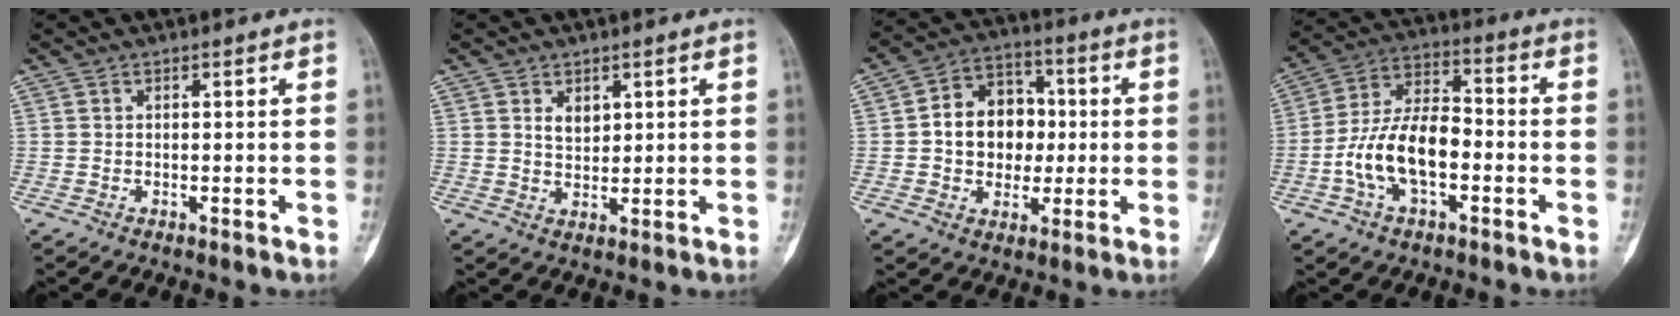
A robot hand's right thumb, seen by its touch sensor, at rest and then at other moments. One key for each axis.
{"total": 3.2, "fx": 1.4, "fy": 2.2, "fz": 1.9, "tx": -0.016, "ty": -0.012, "tz": 0.028}
{"total": 12.4, "fx": 0.2, "fy": 9.9, "fz": 7.6, "tx": -0.071, "ty": 0.024, "tz": 0.000}
{"total": 13.7, "fx": -3.5, "fy": 7.2, "fz": 11.1, "tx": -0.207, "ty": 0.042, "tz": -0.069}